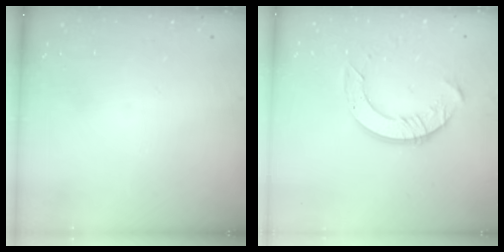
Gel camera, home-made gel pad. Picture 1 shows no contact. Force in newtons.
{"total": 9.6, "press": 9.6, "slide": 1.0}